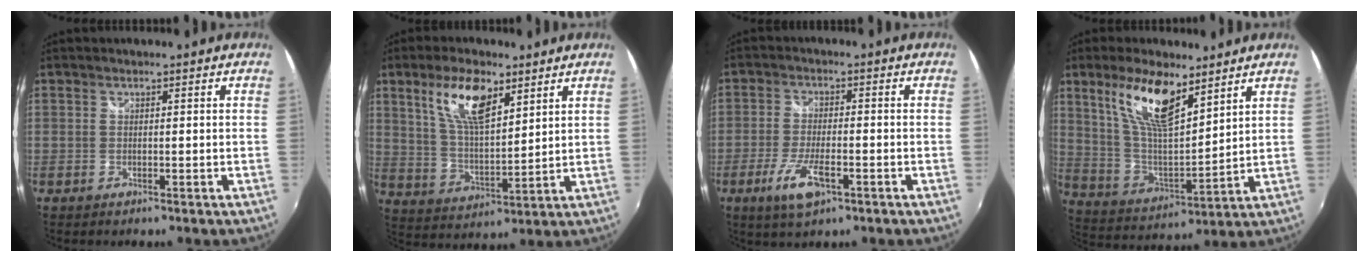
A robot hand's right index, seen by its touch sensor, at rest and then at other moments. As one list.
[{"total": 11.7, "force": [6.3, 4.3, 8.8], "torque": [-0.166, 0.009, 0.126]}, {"total": 7.7, "force": [-3.7, 2.5, 6.2], "torque": [-0.137, -0.015, -0.069]}, {"total": 14.6, "force": [8.9, 4.8, 10.6], "torque": [-0.205, 0.006, 0.180]}]